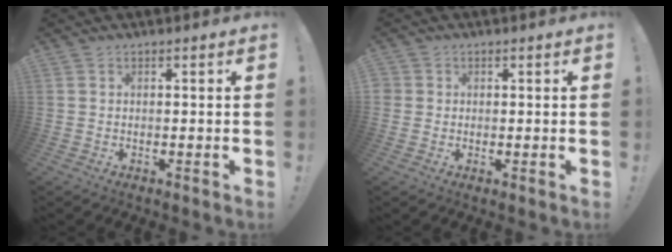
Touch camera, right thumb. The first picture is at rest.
{"total": 2.0, "force": [0.3, 1.9, 0.3], "torque": [-0.002, 0.001, 0.005]}